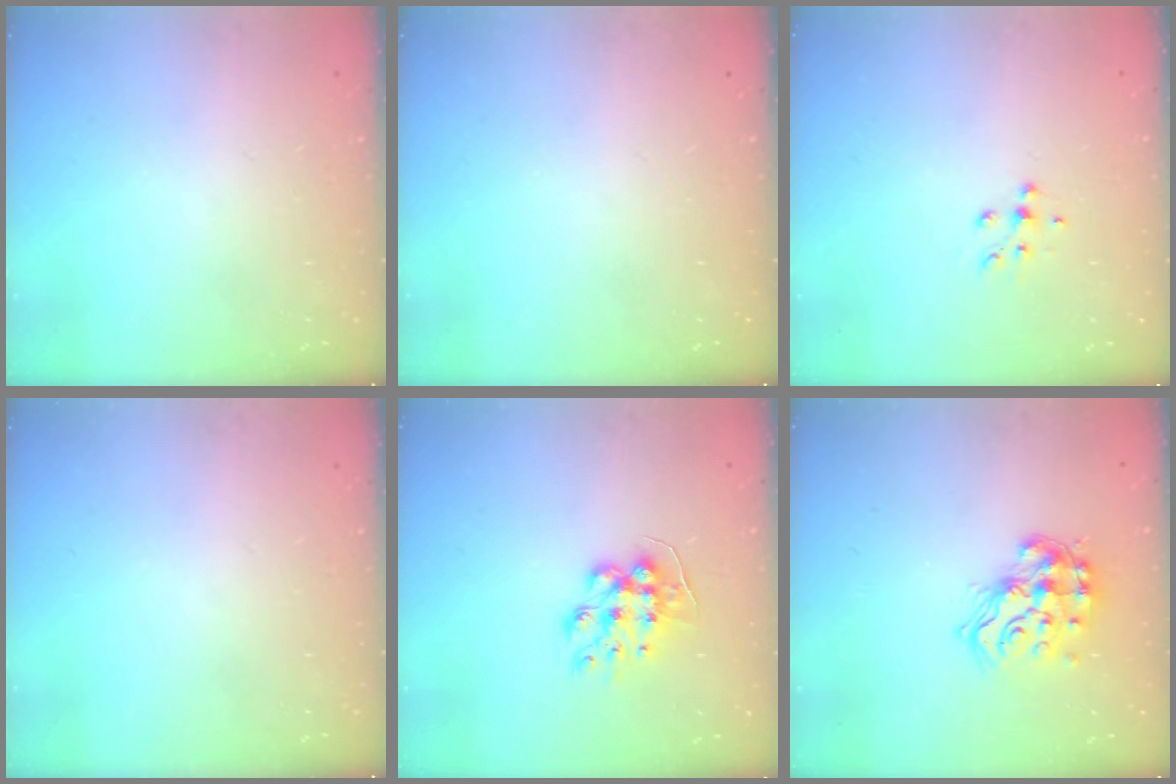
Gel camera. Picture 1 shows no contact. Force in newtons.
{"total": 0.0}
{"total": 5.4, "press": 5.4, "slide": 0.9}
{"total": 0.0}
{"total": 10.0, "press": 10.0, "slide": 0.3}
{"total": 15.5, "press": 15.3, "slide": 1.9}